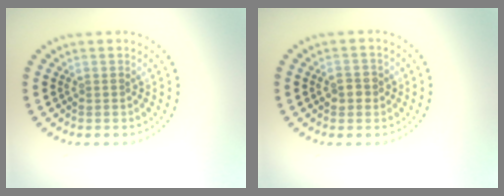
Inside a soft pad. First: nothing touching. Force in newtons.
{"total": 1.7, "press": 1.7, "slide": 0.3}